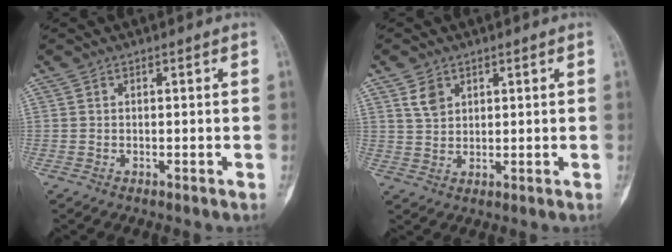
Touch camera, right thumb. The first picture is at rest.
{"total": 3.8, "force": [2.1, 2.7, 1.7], "torque": [-0.020, -0.010, 0.045]}